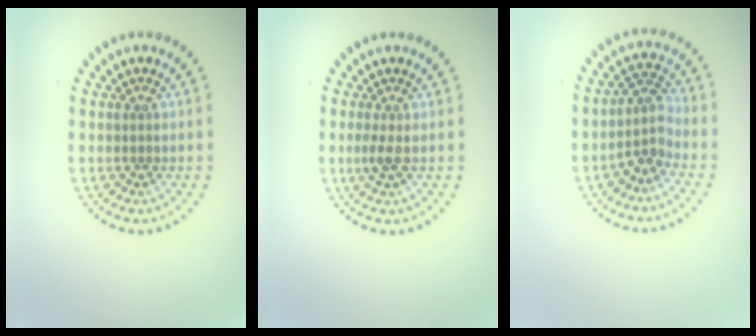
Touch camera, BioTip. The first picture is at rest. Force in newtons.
{"total": 1.1, "press": 1.0, "slide": 0.4}
{"total": 2.7, "press": 2.1, "slide": 1.7}